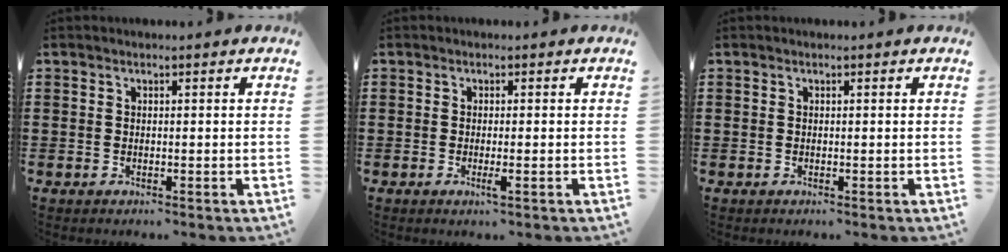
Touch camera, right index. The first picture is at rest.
{"total": 1.4, "force": [-0.5, 0.0, 1.4], "torque": [-0.031, -0.008, -0.011]}
{"total": 0.0}